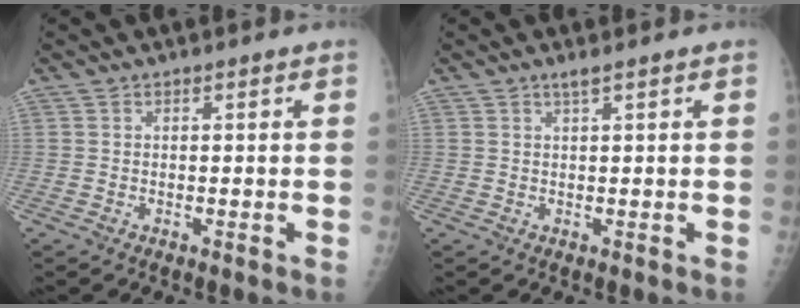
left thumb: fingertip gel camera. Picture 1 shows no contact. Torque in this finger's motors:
{"motor_torque": [0.06, 0.03, 0.10, 0.08, 0.02]}